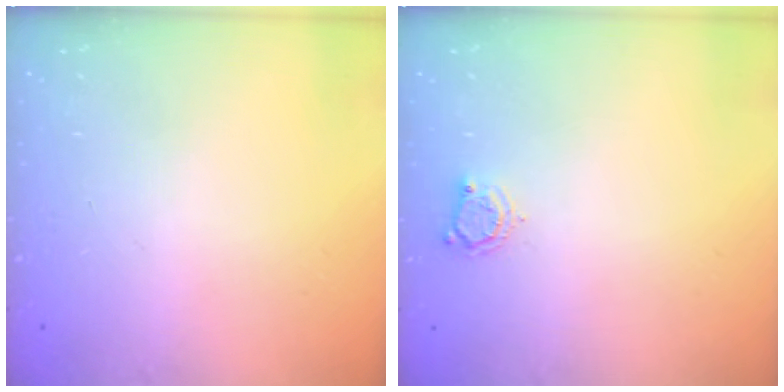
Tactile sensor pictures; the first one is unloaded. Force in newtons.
{"total": 3.7, "press": 3.6, "slide": 0.4}